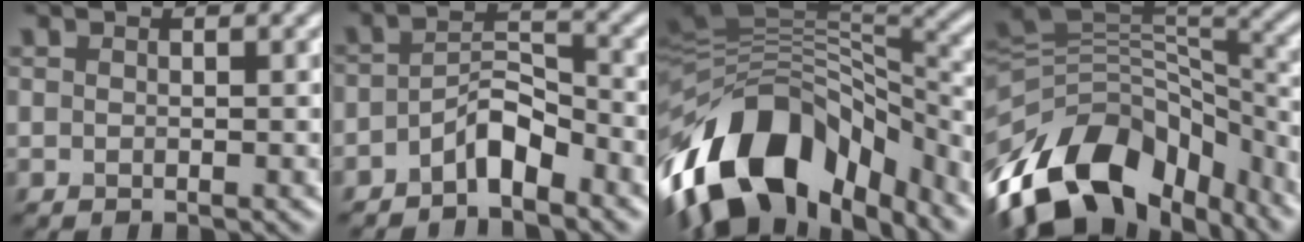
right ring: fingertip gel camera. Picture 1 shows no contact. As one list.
[{"total": 3.7, "force": [-2.5, 1.4, 2.4], "torque": [-0.040, 0.015, -0.050]}, {"total": 14.3, "force": [-7.0, 8.6, 8.9], "torque": [-0.179, 0.014, -0.111]}, {"total": 14.0, "force": [-7.7, 8.9, 7.6], "torque": [-0.170, 0.012, -0.130]}]